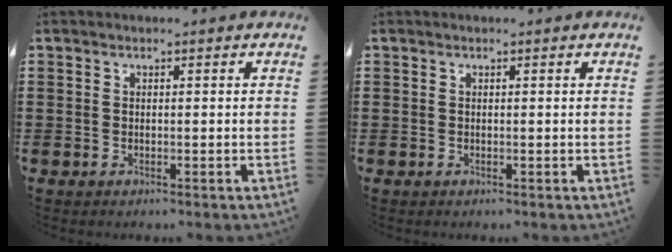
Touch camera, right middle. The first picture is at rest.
{"total": 0.0}